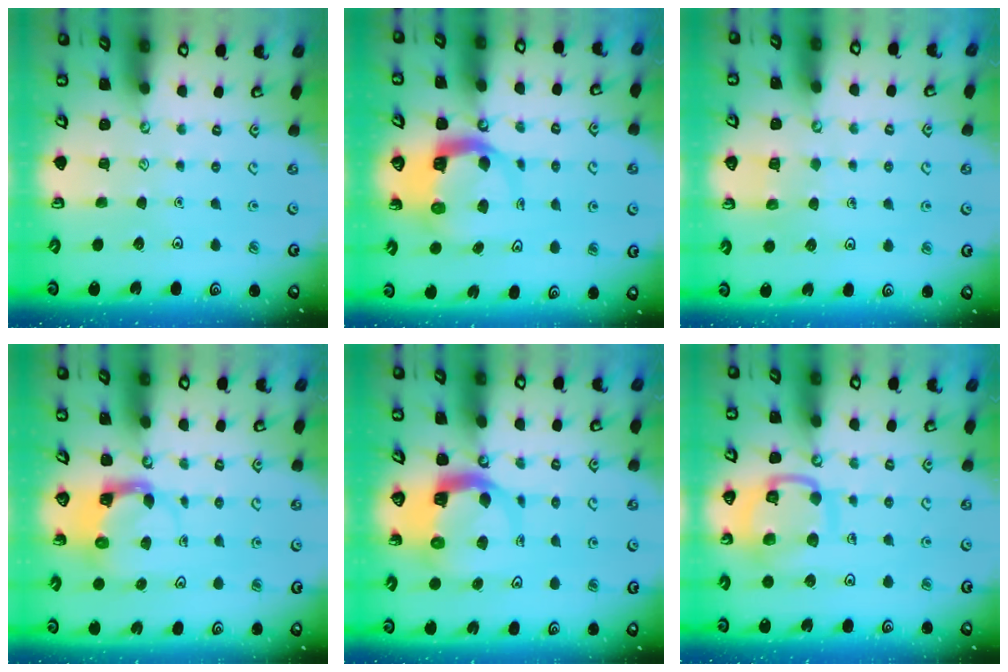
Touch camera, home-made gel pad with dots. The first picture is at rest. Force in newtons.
{"total": 7.5, "press": 7.4, "slide": 1.0}
{"total": 3.2, "press": 3.2, "slide": 0.1}
{"total": 3.7, "press": 3.7, "slide": 0.6}
{"total": 6.6, "press": 6.5, "slide": 0.8}
{"total": 13.5, "press": 13.4, "slide": 1.3}